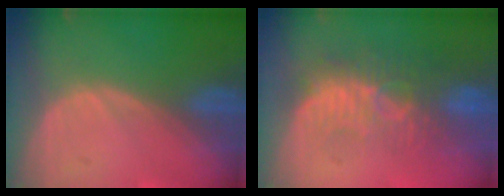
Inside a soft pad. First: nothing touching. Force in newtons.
{"total": 9.0, "press": 8.2, "slide": 3.8}